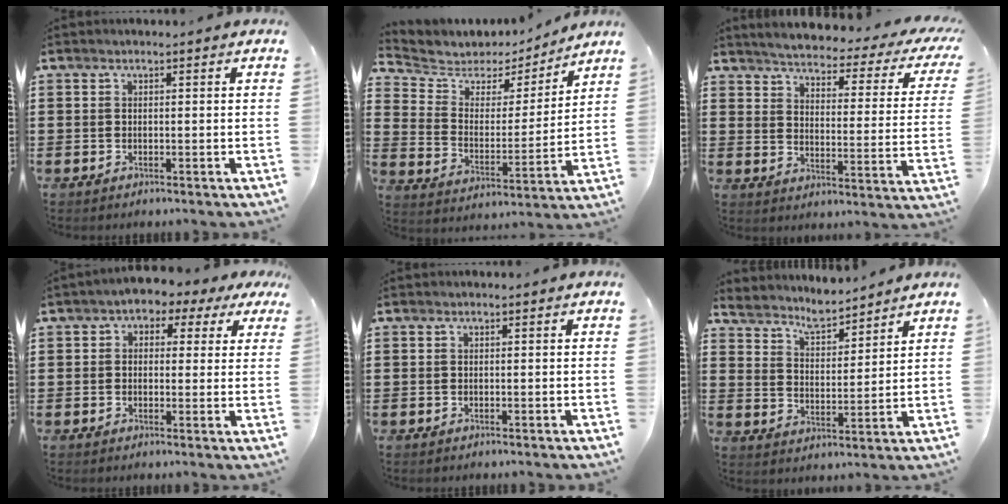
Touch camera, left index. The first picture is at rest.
{"total": 5.1, "force": [4.2, 2.7, 0.5], "torque": [-0.044, -0.027, 0.070]}
{"total": 3.4, "force": [3.0, -0.1, 1.5], "torque": [-0.048, -0.026, 0.042]}
{"total": 2.3, "force": [0.3, 2.1, 1.1], "torque": [-0.031, 0.007, -0.003]}
{"total": 0.0}
{"total": 4.8, "force": [4.8, 0.5, 0.5], "torque": [-0.034, -0.026, 0.082]}